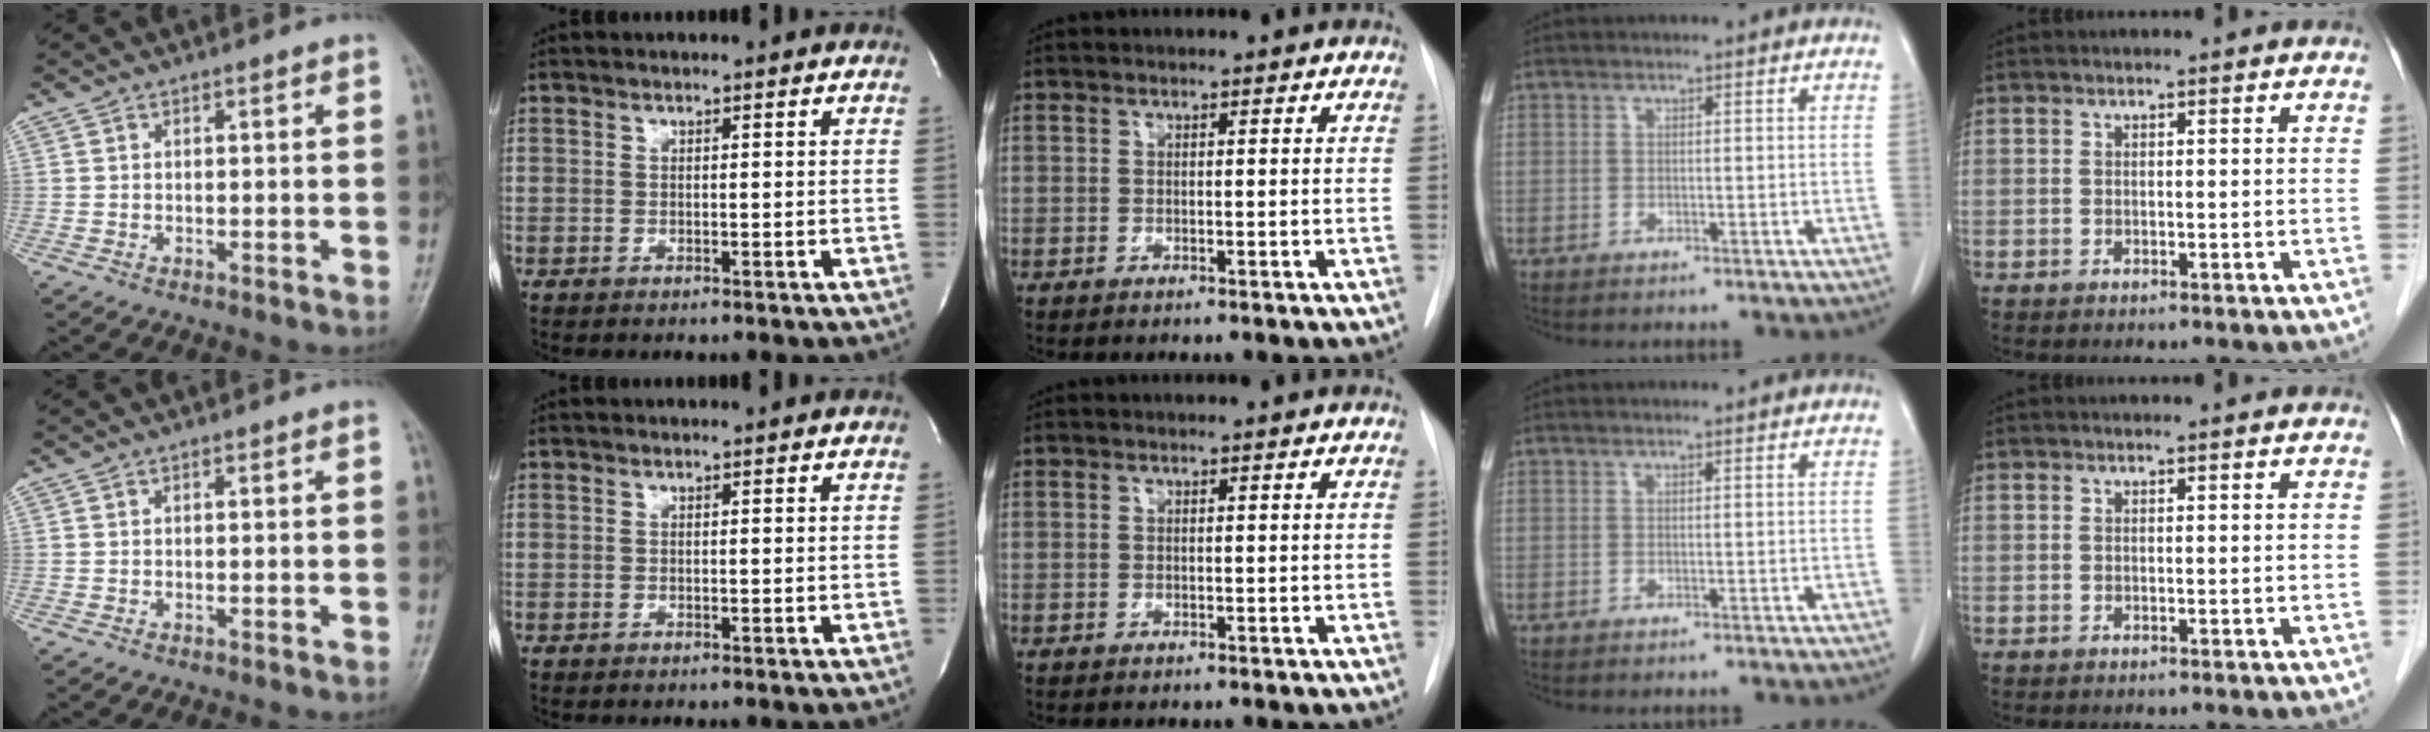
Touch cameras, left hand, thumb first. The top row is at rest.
{}